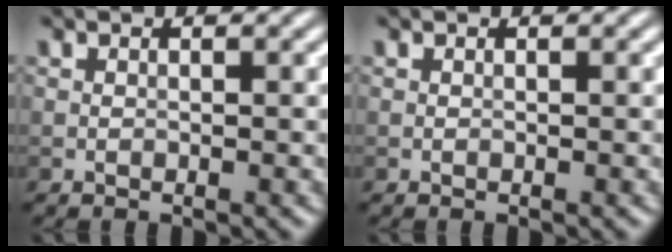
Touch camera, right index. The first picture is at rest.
{"total": 0.0}